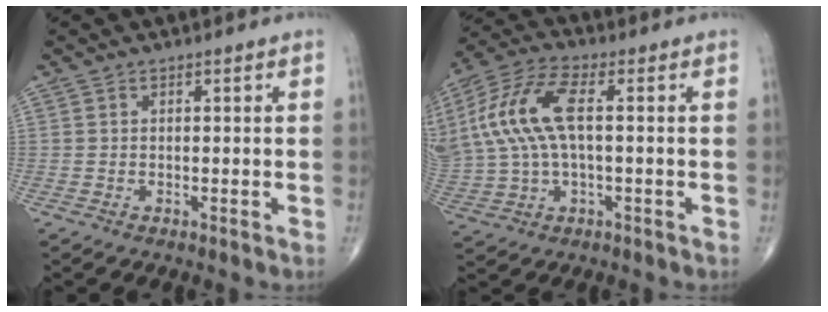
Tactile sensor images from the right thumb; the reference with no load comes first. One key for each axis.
{"total": 16.2, "fx": 2.3, "fy": 7.6, "fz": 14.2, "tx": -0.328, "ty": 0.026, "tz": 0.047}